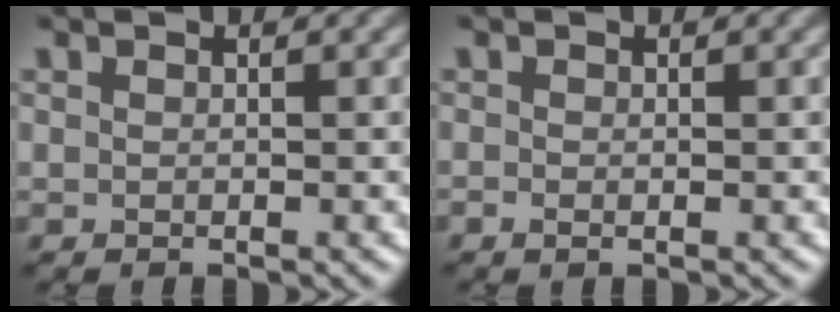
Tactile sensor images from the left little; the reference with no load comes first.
{"total": 0.0}